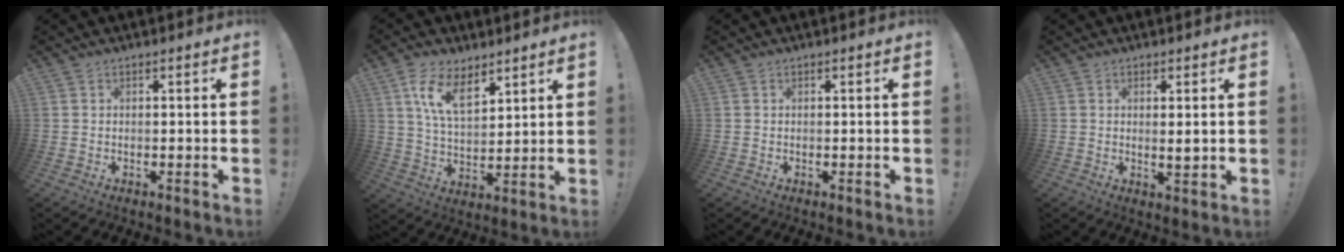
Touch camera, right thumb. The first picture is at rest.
{"total": 12.3, "force": [7.3, 6.1, 7.8], "torque": [-0.136, -0.028, 0.138]}
{"total": 0.0}
{"total": 3.0, "force": [0.7, 0.5, 2.8], "torque": [-0.032, -0.015, 0.008]}